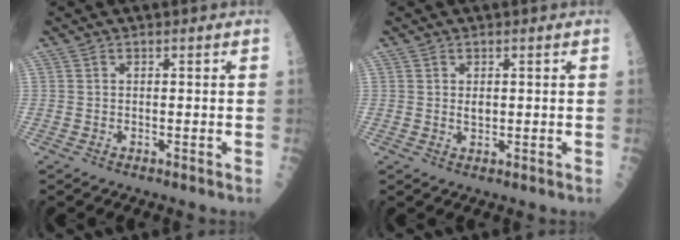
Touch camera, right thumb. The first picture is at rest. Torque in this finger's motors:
{"motor_torque": [0.19, 0.10, 0.21, 0.13, 0.00]}